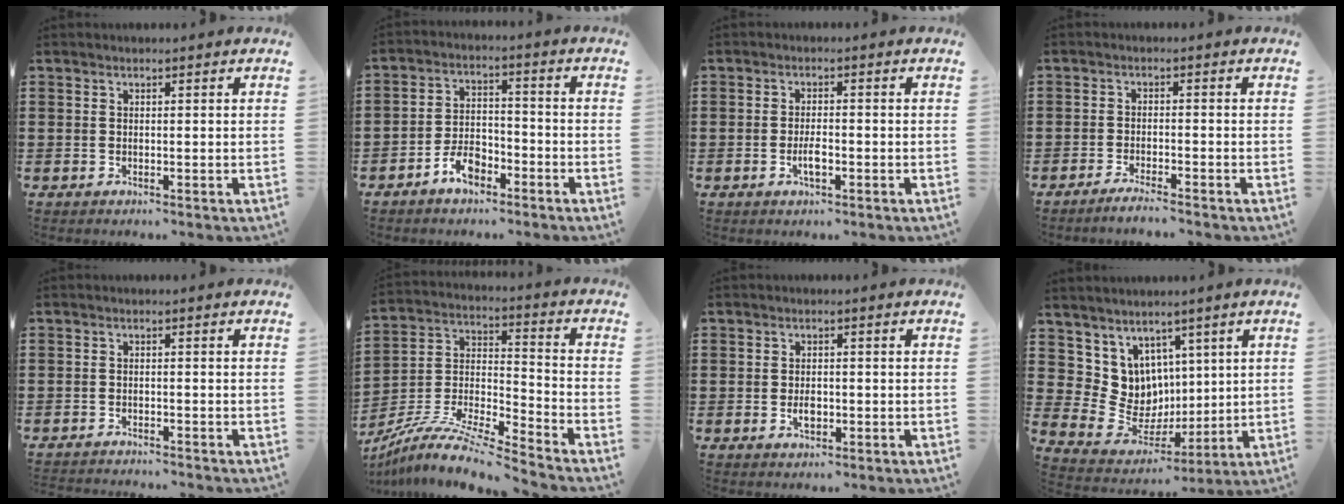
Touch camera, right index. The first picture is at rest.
{"total": 5.3, "force": [-3.7, 2.5, 2.9], "torque": [-0.062, 0.006, -0.070]}
{"total": 3.0, "force": [-1.1, 0.7, 2.7], "torque": [-0.057, -0.004, -0.020]}
{"total": 2.3, "force": [-2.1, -0.2, 0.8], "torque": [-0.013, 0.002, -0.040]}
{"total": 1.5, "force": [-1.5, -0.1, 0.0], "torque": [-0.003, 0.001, -0.031]}
{"total": 10.2, "force": [-9.2, 0.8, 4.5], "torque": [-0.089, 0.004, -0.185]}
{"total": 2.2, "force": [-0.6, 1.1, 1.9], "torque": [-0.036, -0.003, -0.009]}
{"total": 8.1, "force": [2.8, 7.5, 1.0], "torque": [-0.081, -0.040, 0.061]}